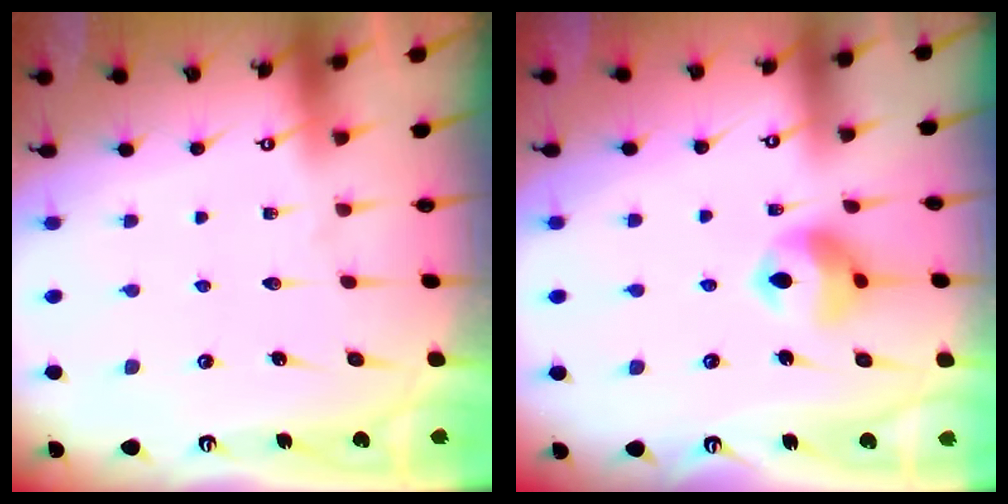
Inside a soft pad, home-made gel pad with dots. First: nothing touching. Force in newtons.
{"total": 10.5, "press": 10.4, "slide": 1.4}